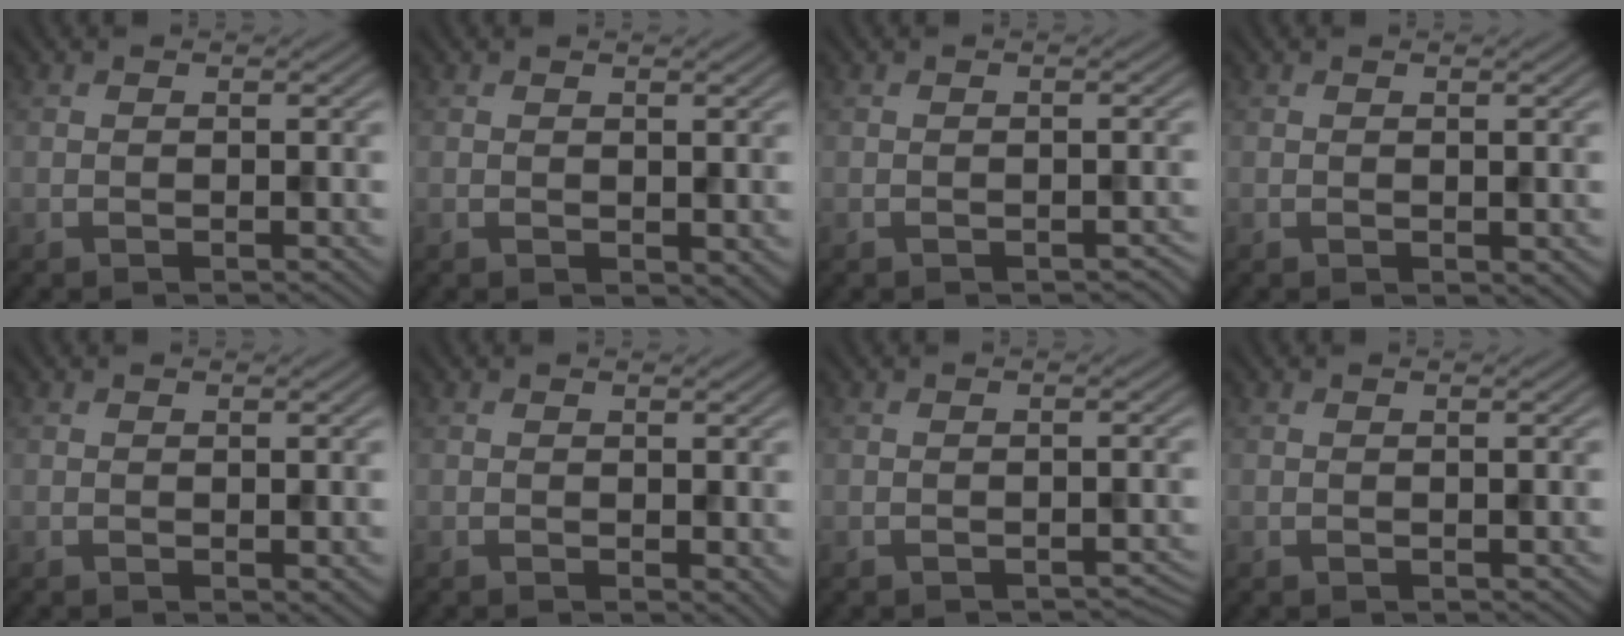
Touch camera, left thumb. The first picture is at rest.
{"total": 1.1, "force": [0.3, 0.7, 0.8], "torque": [-0.010, -0.004, 0.011]}
{"total": 0.7, "force": [-0.6, 0.3, 0.4], "torque": [-0.005, -0.004, -0.006]}
{"total": 0.5, "force": [0.1, 0.4, 0.4], "torque": [-0.002, -0.002, 0.002]}
{"total": 0.7, "force": [0.0, 0.4, 0.6], "torque": [-0.005, -0.004, 0.002]}
{"total": 1.4, "force": [0.1, 0.9, 1.1], "torque": [-0.014, -0.006, 0.004]}
{"total": 0.9, "force": [-0.7, 0.3, 0.5], "torque": [-0.006, -0.004, -0.009]}
{"total": 0.0}